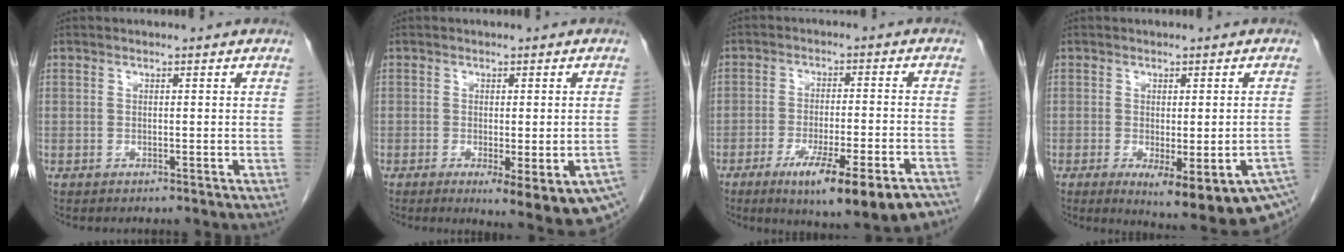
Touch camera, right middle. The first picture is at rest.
{"total": 11.4, "force": [-6.8, 2.6, 8.8], "torque": [-0.052, -0.019, -0.086]}
{"total": 16.6, "force": [-11.3, 2.4, 11.8], "torque": [-0.120, -0.013, -0.164]}
{"total": 15.2, "force": [-9.6, 3.1, 11.3], "torque": [-0.089, -0.023, -0.114]}